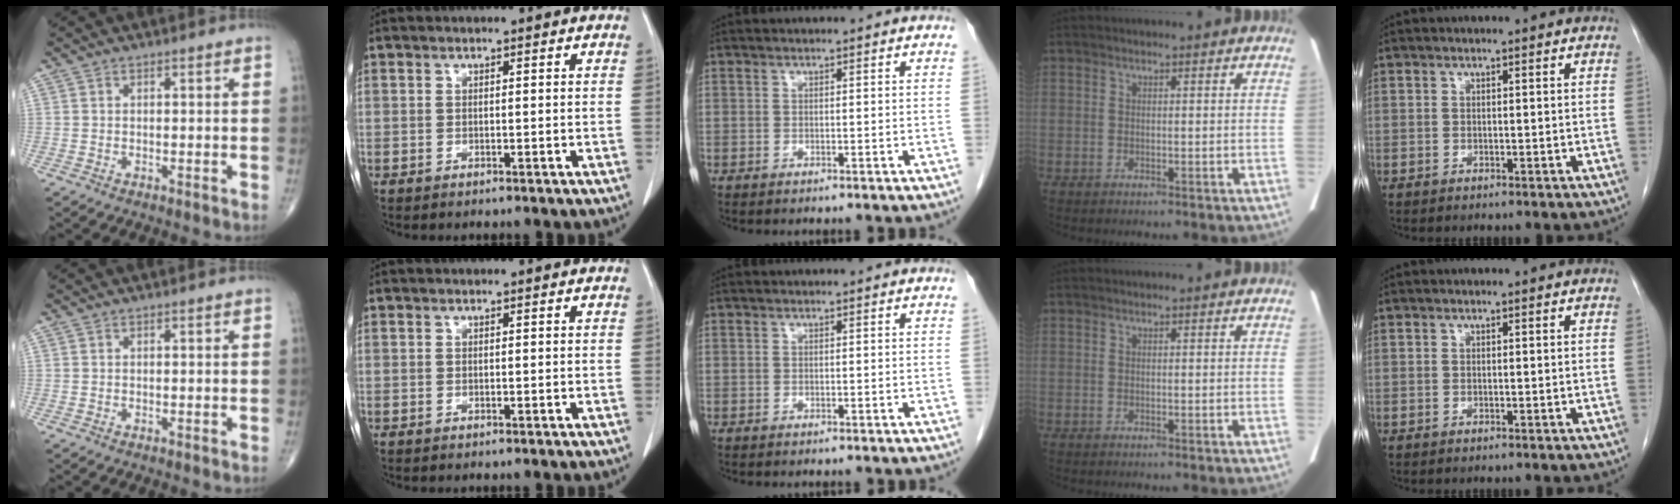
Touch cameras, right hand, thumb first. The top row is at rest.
{}